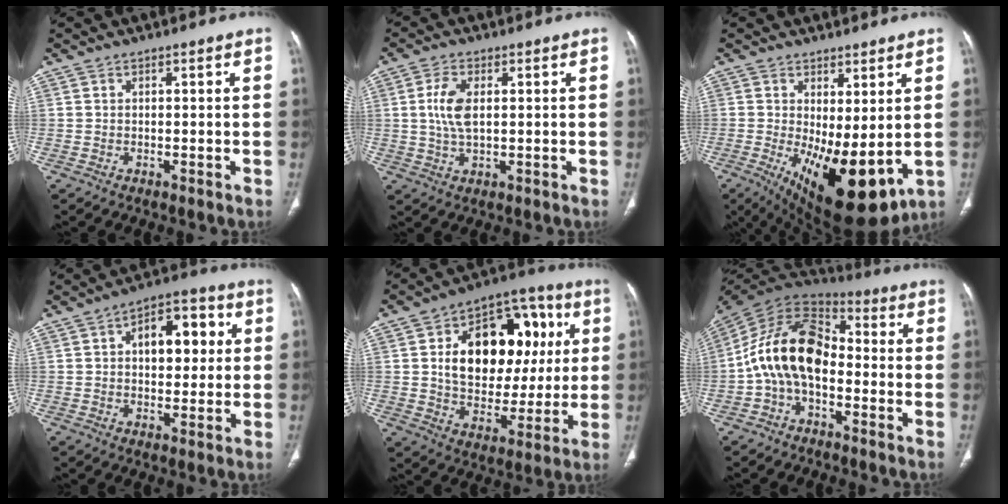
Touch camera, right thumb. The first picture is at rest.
{"total": 6.3, "force": [1.0, 3.1, 5.4], "torque": [-0.119, -0.002, 0.019]}
{"total": 15.3, "force": [-1.8, 6.3, 13.9], "torque": [-0.218, -0.030, -0.002]}
{"total": 11.1, "force": [2.4, 6.4, 8.8], "torque": [-0.094, 0.017, 0.030]}
{"total": 23.8, "force": [4.9, 15.3, 17.5], "torque": [-0.213, 0.017, 0.080]}
{"total": 16.1, "force": [-2.3, 10.0, 12.4], "torque": [-0.218, 0.056, -0.053]}